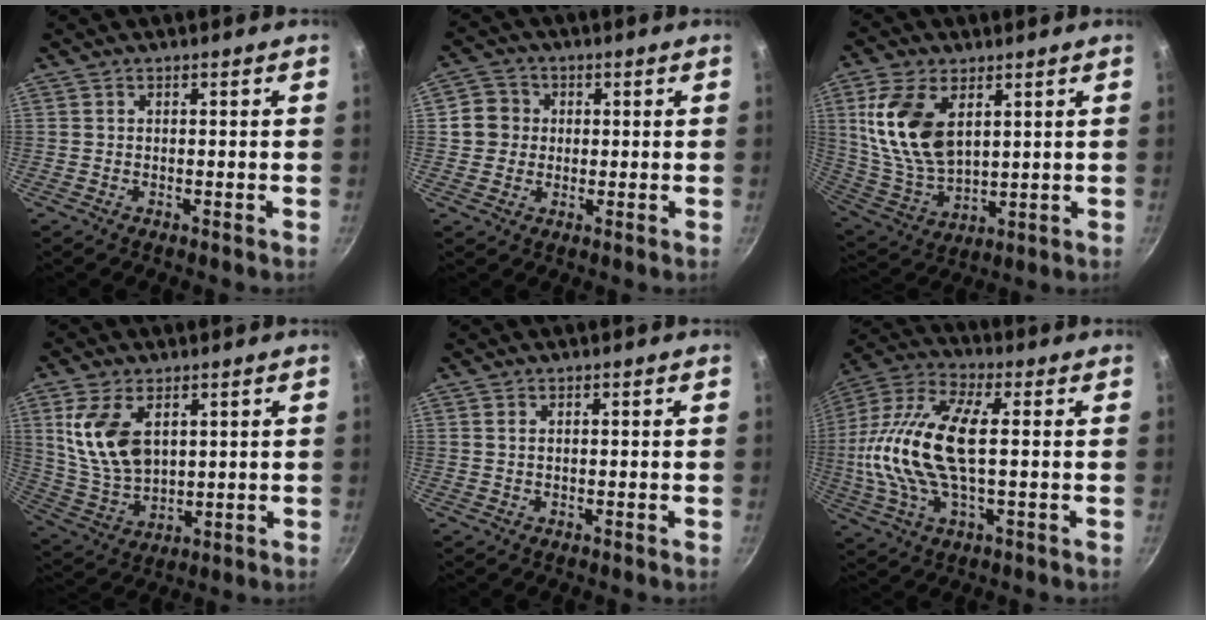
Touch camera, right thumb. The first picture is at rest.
{"total": 5.6, "force": [0.6, 5.3, 1.6], "torque": [0.005, 0.008, 0.000]}
{"total": 16.0, "force": [5.1, 9.2, 12.0], "torque": [-0.225, -0.025, 0.113]}
{"total": 13.0, "force": [4.2, 7.8, 9.6], "torque": [-0.171, -0.025, 0.096]}
{"total": 0.8, "force": [0.4, 0.4, 0.6], "torque": [-0.012, 0.002, 0.008]}
{"total": 19.6, "force": [0.8, 8.3, 17.7], "torque": [-0.366, 0.023, 0.002]}